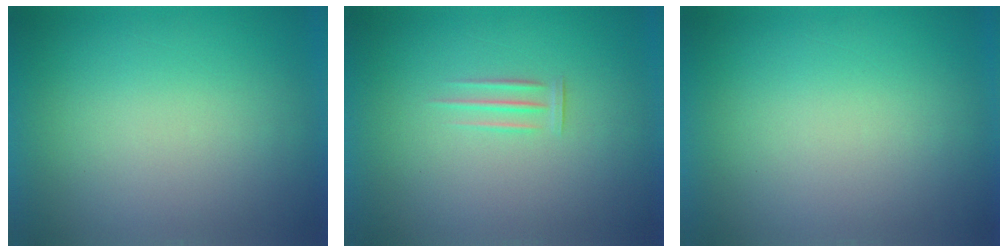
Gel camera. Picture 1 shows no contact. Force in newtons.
{"total": 1.7}
{"total": 0.0}